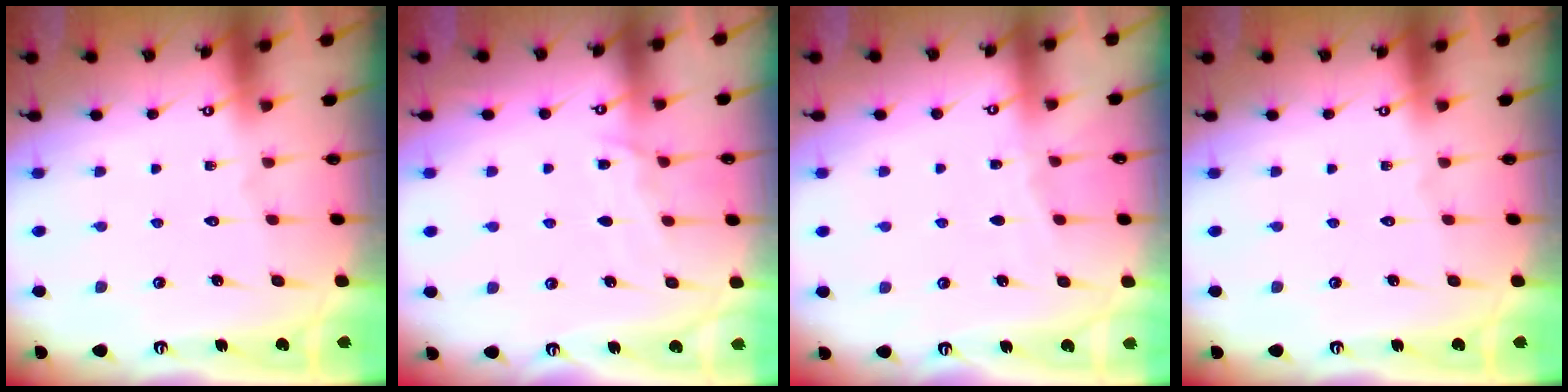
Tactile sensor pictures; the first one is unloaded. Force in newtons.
{"total": 6.6, "press": 6.6, "slide": 0.4}
{"total": 2.2, "press": 2.1, "slide": 0.4}
{"total": 0.0}